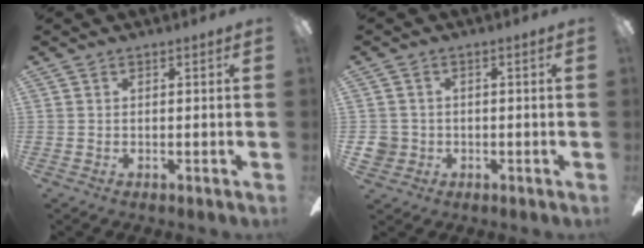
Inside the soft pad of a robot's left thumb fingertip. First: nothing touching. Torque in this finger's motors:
{"motor_torque": [-0.08, 0.07, 0.09, -0.13, 0.00]}